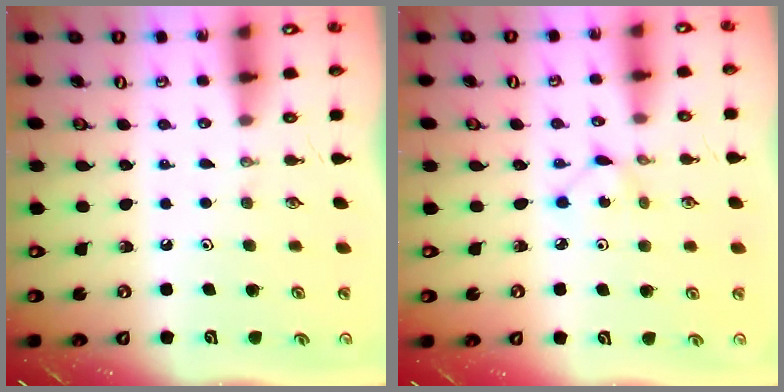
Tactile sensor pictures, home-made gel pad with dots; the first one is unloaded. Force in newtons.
{"total": 3.1, "press": 3.1, "slide": 0.2}